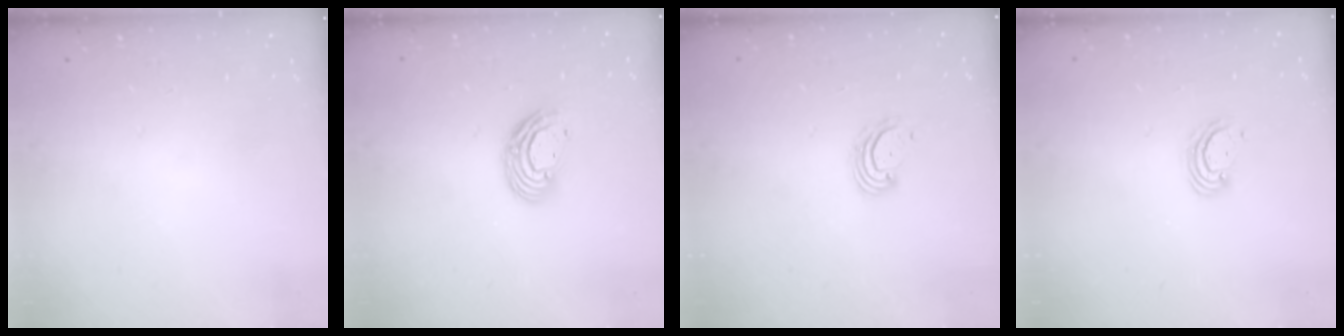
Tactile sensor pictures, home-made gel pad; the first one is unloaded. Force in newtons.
{"total": 9.5, "press": 9.5, "slide": 0.6}
{"total": 2.9, "press": 2.9, "slide": 0.1}
{"total": 3.2, "press": 3.2, "slide": 0.3}